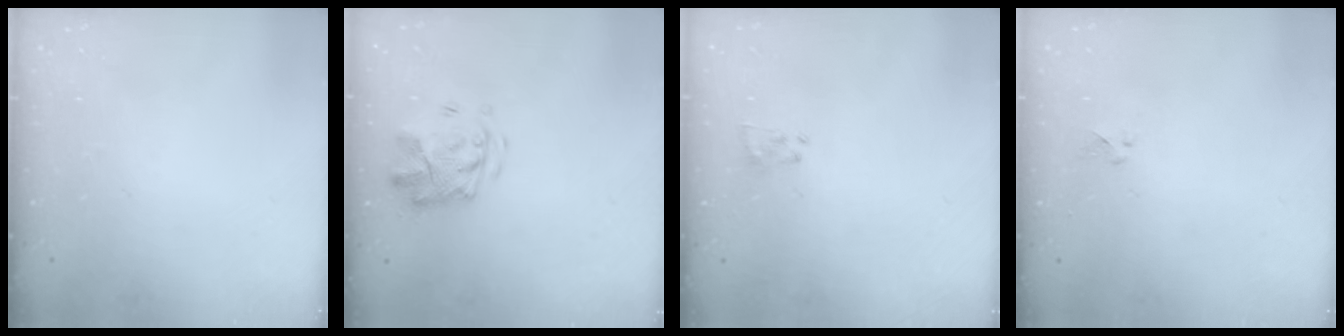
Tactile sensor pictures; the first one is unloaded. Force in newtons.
{"total": 4.5, "press": 4.2, "slide": 1.8}
{"total": 2.2, "press": 2.0, "slide": 1.0}
{"total": 2.2, "press": 2.1, "slide": 0.7}